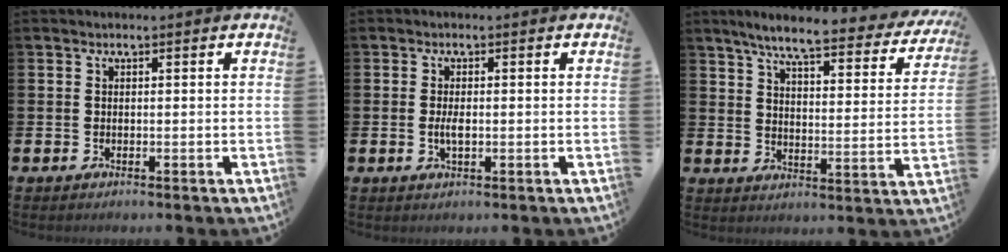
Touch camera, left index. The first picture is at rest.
{"total": 2.1, "force": [-0.1, 0.8, 1.9], "torque": [-0.033, 0.000, -0.004]}
{"total": 6.9, "force": [5.9, 0.8, 3.5], "torque": [-0.087, -0.038, 0.093]}